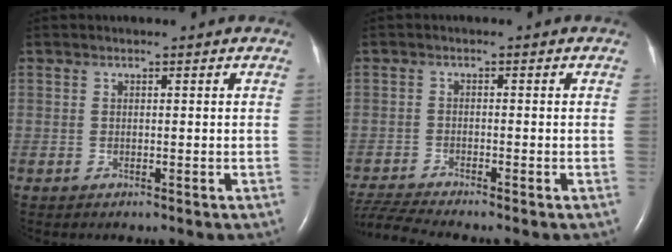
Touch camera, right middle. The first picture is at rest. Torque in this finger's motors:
{"motor_torque": [0.22, -0.28, 0.00, 0.02]}